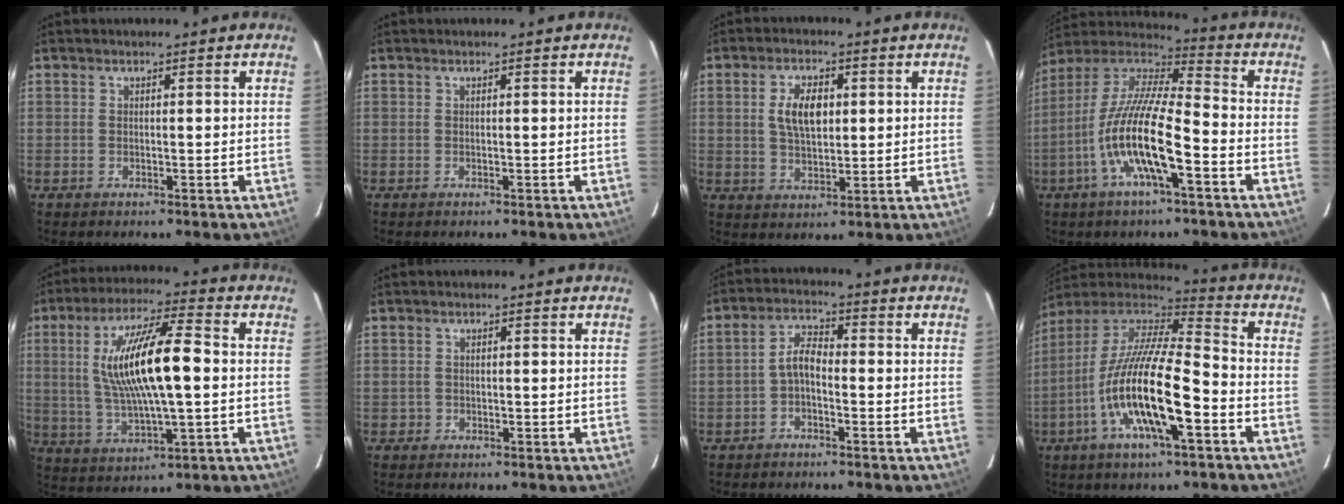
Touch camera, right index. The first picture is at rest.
{"total": 0.0}
{"total": 7.0, "force": [1.4, 3.7, 5.8], "torque": [-0.107, 0.008, 0.030]}
{"total": 16.4, "force": [-6.2, 3.5, 14.8], "torque": [-0.286, -0.012, -0.126]}
{"total": 16.4, "force": [1.2, 4.0, 15.8], "torque": [-0.296, 0.008, 0.029]}
{"total": 1.0, "force": [-0.4, 1.0, -0.1], "torque": [0.000, 0.005, -0.004]}
{"total": 3.6, "force": [-1.6, 1.7, 2.7], "torque": [-0.056, 0.014, -0.032]}
{"total": 20.1, "force": [-7.4, 4.9, 18.0], "torque": [-0.336, -0.026, -0.147]}